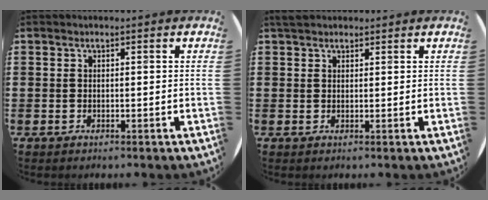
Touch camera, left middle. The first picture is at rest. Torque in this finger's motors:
{"motor_torque": [0.44, -0.34, 0.04, 0.05]}